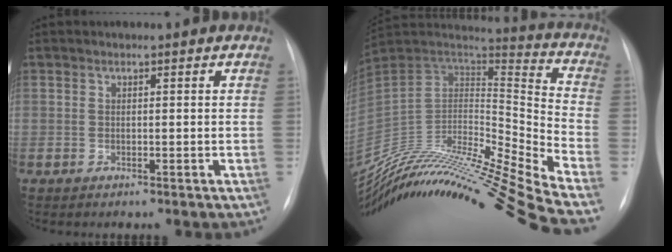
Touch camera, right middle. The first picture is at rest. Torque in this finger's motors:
{"motor_torque": [-0.87, -1.27, -0.24, 0.03]}